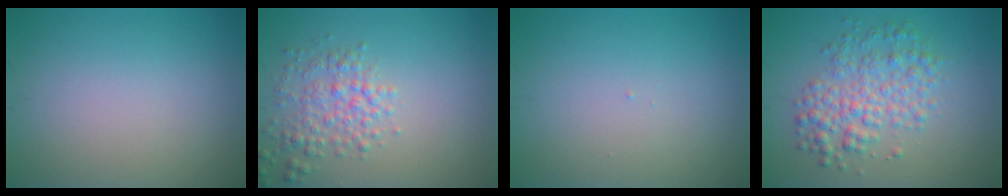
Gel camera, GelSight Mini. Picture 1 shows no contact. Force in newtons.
{"total": 3.0, "press": 3.0, "slide": 0.2}
{"total": 0.0}
{"total": 4.4, "press": 4.4, "slide": 0.0}